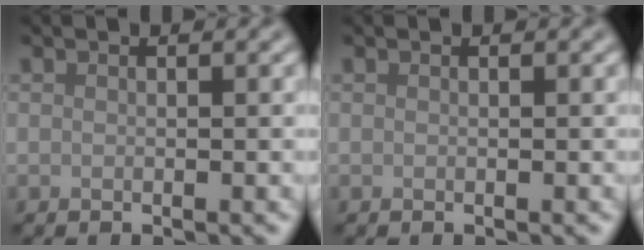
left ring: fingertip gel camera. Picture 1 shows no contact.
{"total": 0.0}